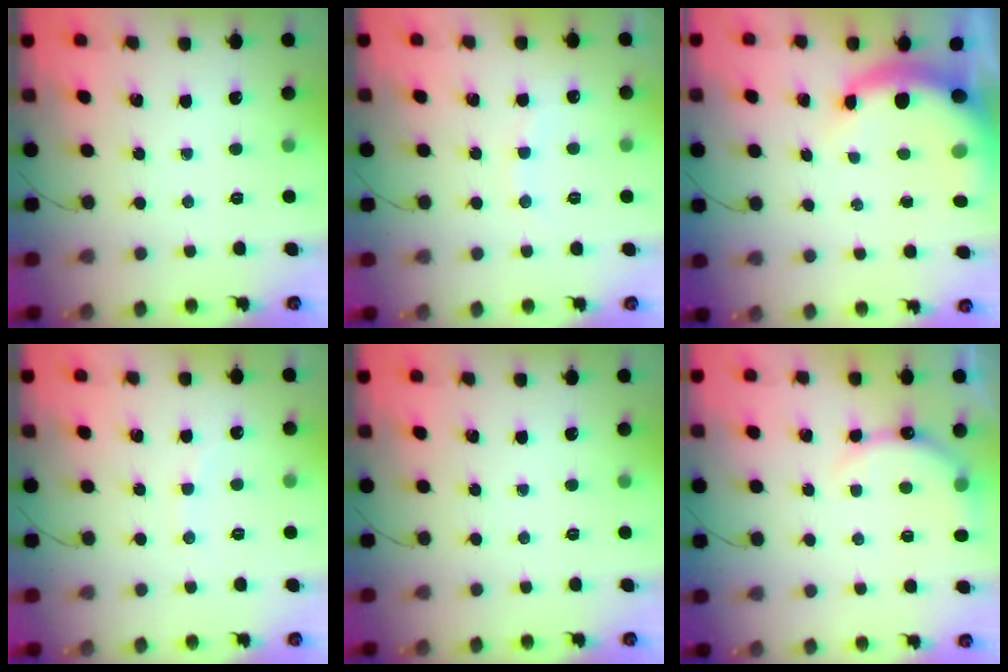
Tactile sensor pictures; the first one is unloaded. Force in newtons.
{"total": 5.6, "press": 5.6, "slide": 0.9}
{"total": 8.9, "press": 8.7, "slide": 1.8}
{"total": 3.6, "press": 3.4, "slide": 0.9}
{"total": 0.0}
{"total": 7.8, "press": 7.8, "slide": 0.2}